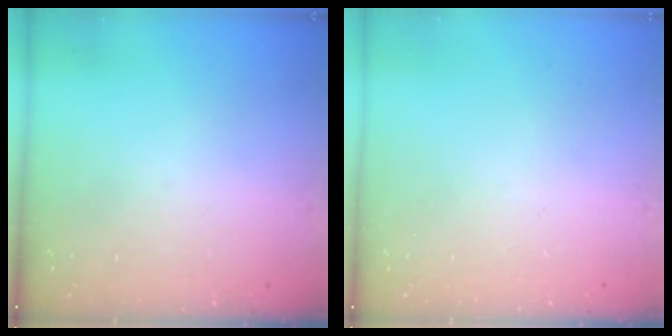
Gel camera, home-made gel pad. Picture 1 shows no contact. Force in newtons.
{"total": 0.0}